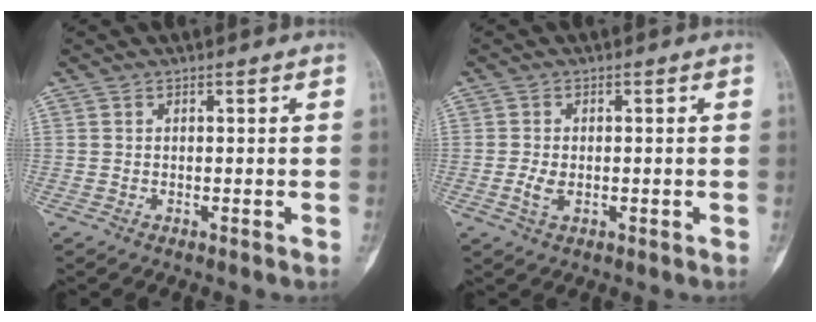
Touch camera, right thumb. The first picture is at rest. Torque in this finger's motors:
{"motor_torque": [-0.52, -0.10, 0.13, 0.29, 0.00]}